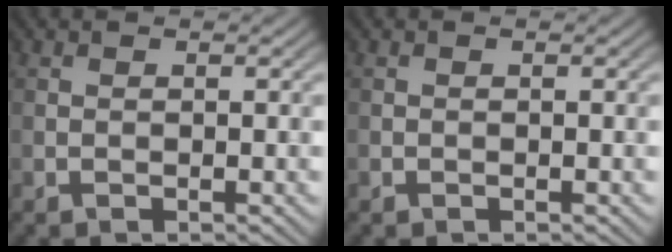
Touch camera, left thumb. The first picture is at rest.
{"total": 0.0}